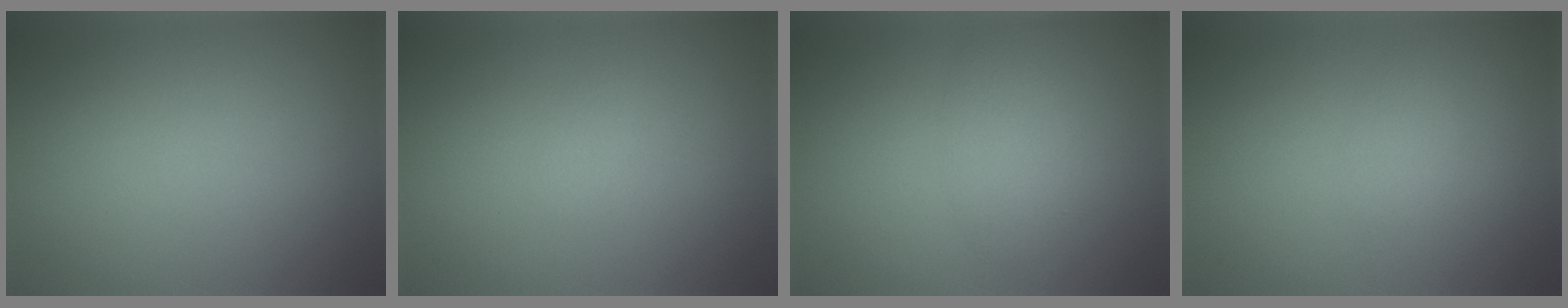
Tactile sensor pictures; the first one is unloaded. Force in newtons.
{"total": 0.5, "press": 0.5, "slide": 0.1}
{"total": 2.7, "press": 2.7, "slide": 0.1}
{"total": 1.0, "press": 1.0, "slide": 0.1}